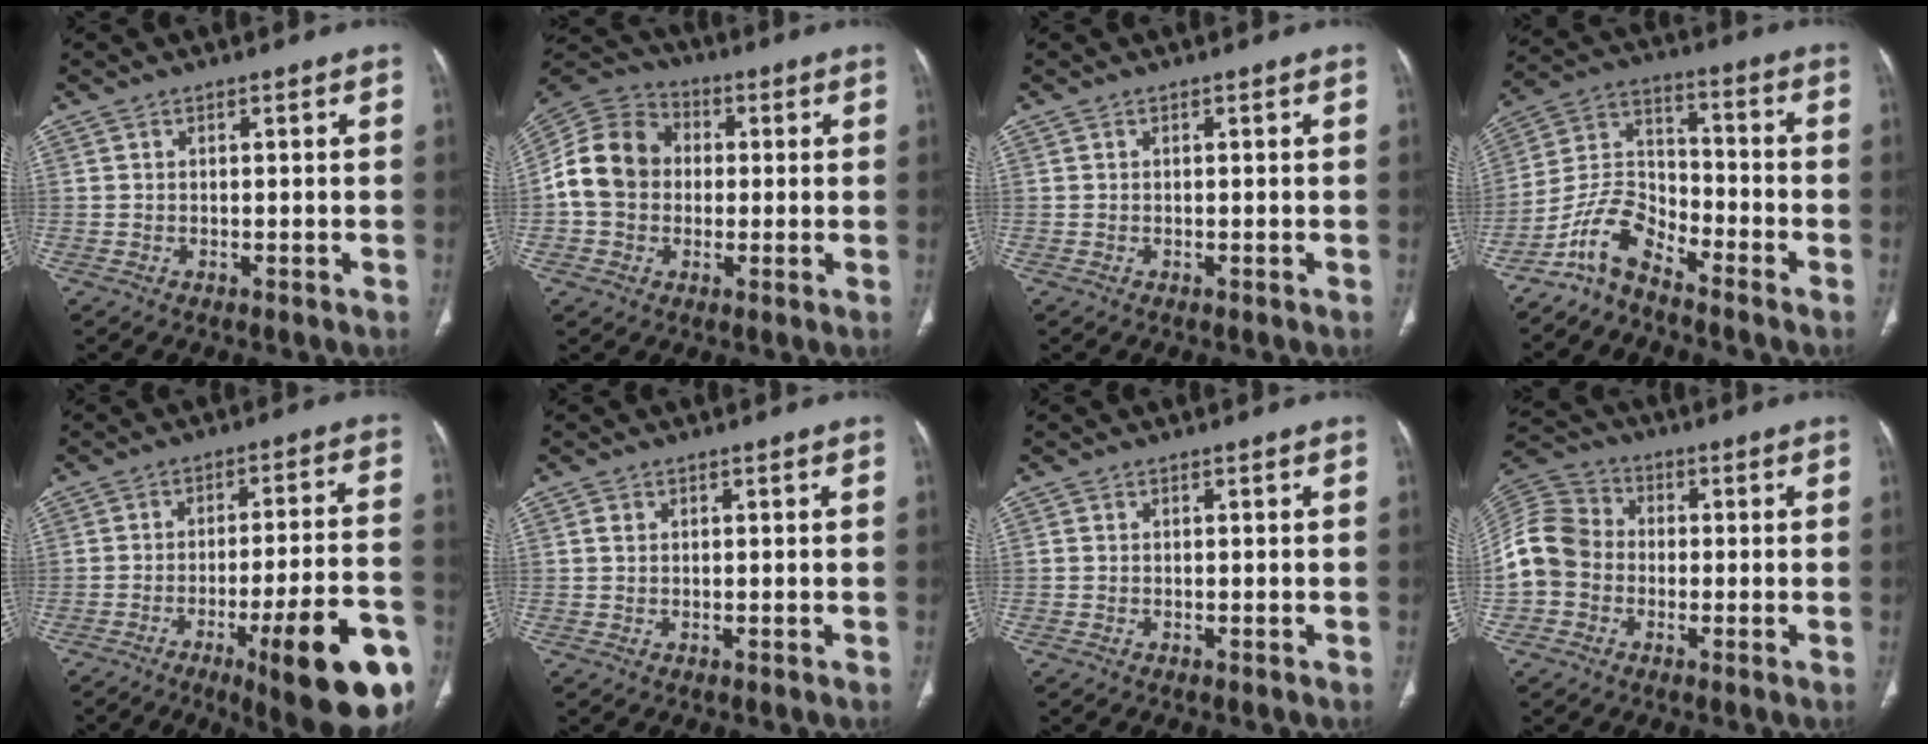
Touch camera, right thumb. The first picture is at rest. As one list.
[{"total": 12.9, "force": [0.1, 10.8, 6.9], "torque": [-0.117, 0.033, -0.008]}, {"total": 0.0}, {"total": 8.8, "force": [-7.3, 3.3, 3.7], "torque": [-0.074, 0.074, -0.154]}, {"total": 20.1, "force": [-9.7, 3.8, 17.2], "torque": [-0.186, 0.044, -0.131]}, {"total": 0.9, "force": [0.3, 0.7, 0.4], "torque": [-0.004, 0.001, 0.005]}, {"total": 0.0}, {"total": 10.9, "force": [-1.8, 9.4, 5.3], "torque": [-0.103, 0.034, -0.044]}]